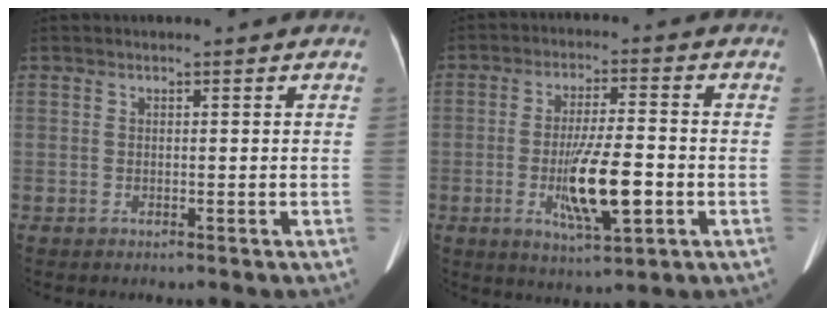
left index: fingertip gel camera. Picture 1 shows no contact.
{"total": 10.1, "force": [-3.0, 1.6, 9.5], "torque": [-0.177, -0.015, -0.047]}